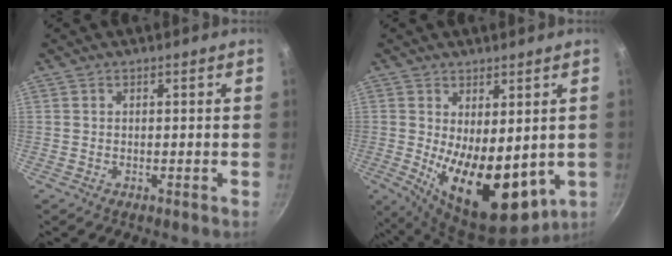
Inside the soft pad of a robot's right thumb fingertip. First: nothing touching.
{"total": 15.9, "force": [-0.9, 8.0, 13.7], "torque": [-0.186, -0.034, 0.009]}